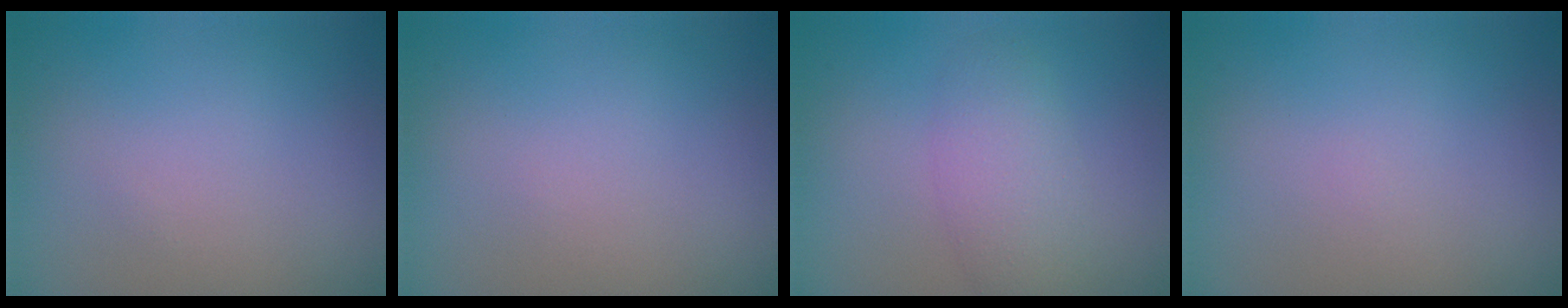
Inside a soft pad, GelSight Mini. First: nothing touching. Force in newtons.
{"total": 0.0}
{"total": 3.2, "press": 3.2, "slide": 0.0}
{"total": 0.0}